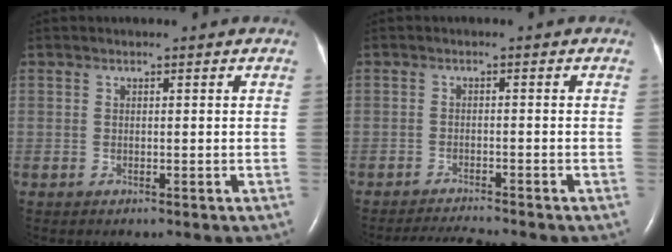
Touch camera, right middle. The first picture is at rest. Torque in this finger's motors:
{"motor_torque": [0.11, -0.11, -0.06, -0.01]}